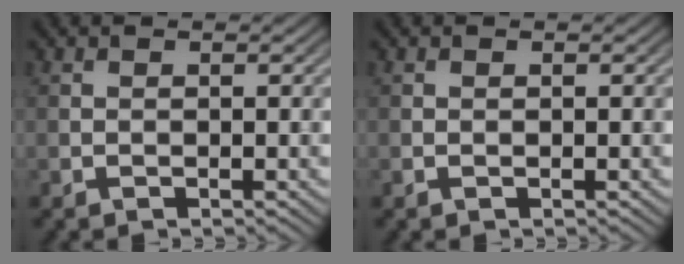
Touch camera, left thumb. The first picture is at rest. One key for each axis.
{"total": 0.0}